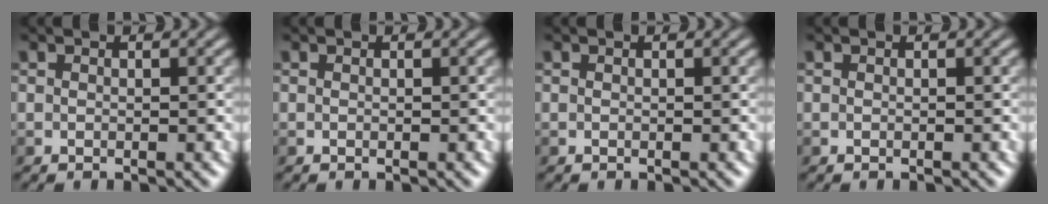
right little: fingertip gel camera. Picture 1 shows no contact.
{"total": 0.0}
{"total": 0.0}
{"total": 0.0}